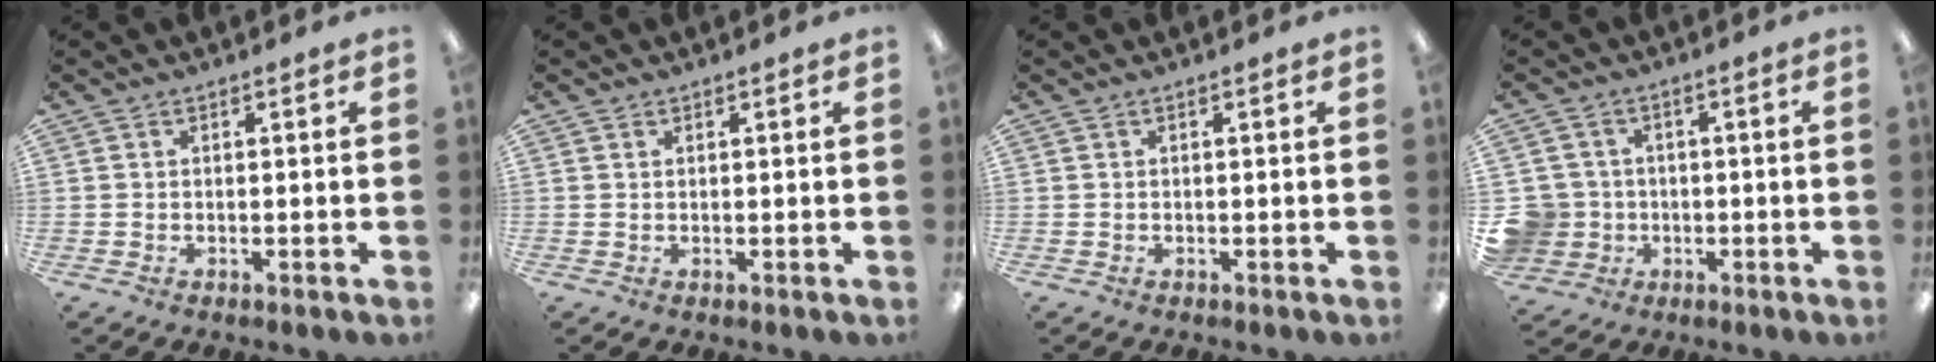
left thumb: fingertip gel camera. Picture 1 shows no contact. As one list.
[{"total": 0.5, "force": [0.4, 0.3, 0.1], "torque": [-0.001, 0.001, 0.008]}, {"total": 0.0}, {"total": 6.9, "force": [-0.4, 6.8, 1.3], "torque": [-0.051, 0.013, -0.002]}]